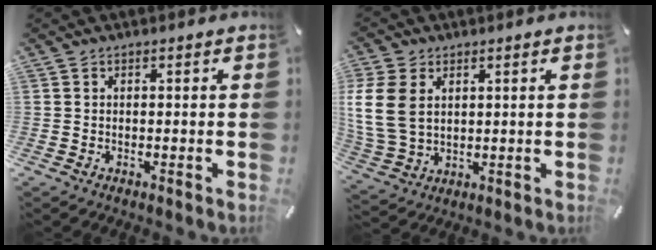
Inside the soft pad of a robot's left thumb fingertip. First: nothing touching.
{"total": 10.8, "force": [2.4, 8.0, 6.8], "torque": [-0.177, 0.006, 0.045]}